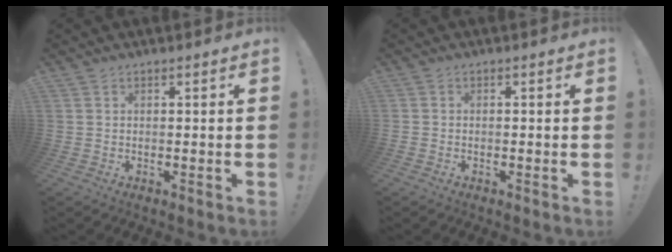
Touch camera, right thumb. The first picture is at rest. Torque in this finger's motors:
{"motor_torque": [0.69, 0.60, -0.19, 0.09, 0.21]}